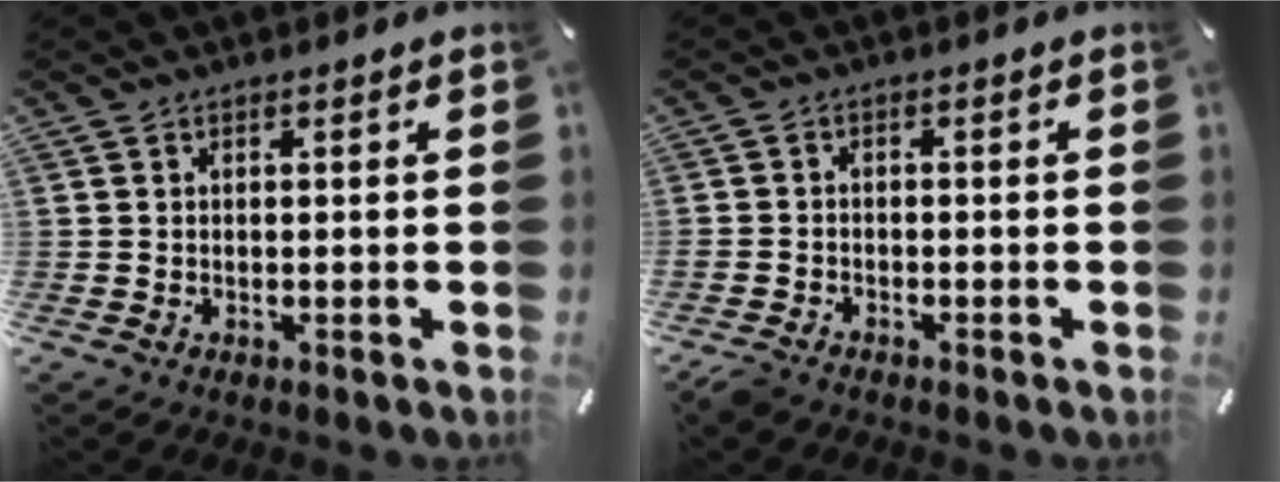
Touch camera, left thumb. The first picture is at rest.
{"total": 2.3, "force": [-1.9, 1.2, 0.7], "torque": [-0.024, 0.007, -0.043]}